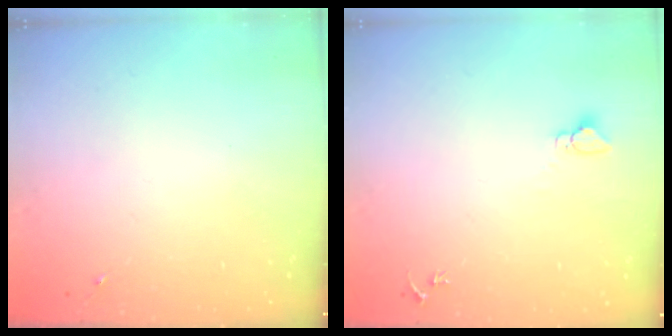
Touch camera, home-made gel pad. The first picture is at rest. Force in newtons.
{"total": 2.8, "press": 2.8, "slide": 0.2}